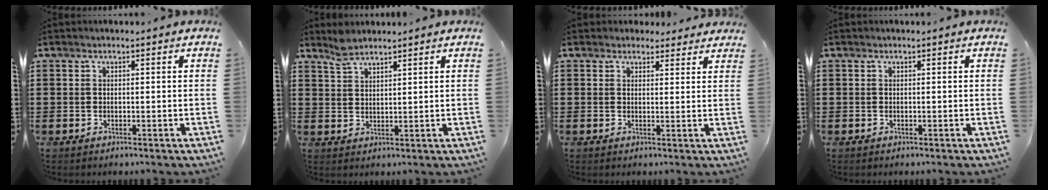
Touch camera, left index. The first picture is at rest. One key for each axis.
{"total": 3.2, "fx": 2.9, "fy": 0.9, "fz": 1.1, "tx": -0.029, "ty": -0.001, "tz": 0.055}
{"total": 2.5, "fx": 2.2, "fy": 1.2, "fz": 0.2, "tx": -0.003, "ty": -0.001, "tz": 0.040}
{"total": 0.0}